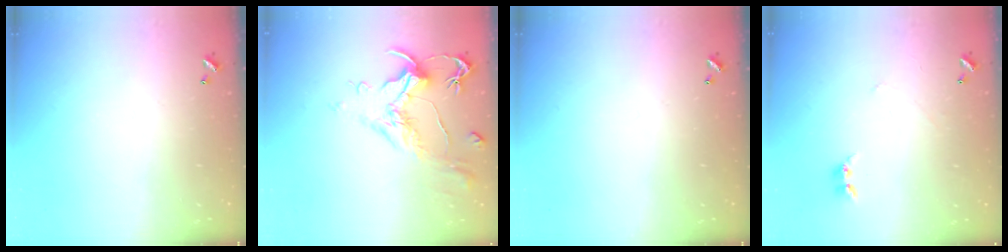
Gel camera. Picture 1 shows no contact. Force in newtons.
{"total": 1.6, "press": 0.8, "slide": 1.5}
{"total": 0.0}
{"total": 2.6, "press": 2.6, "slide": 0.3}